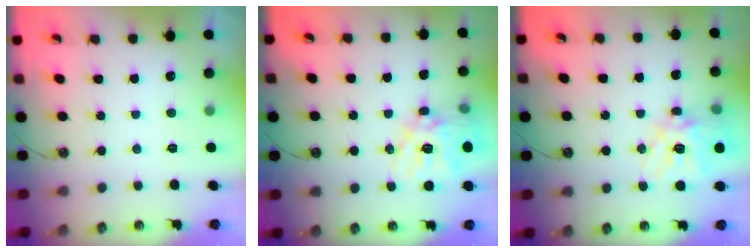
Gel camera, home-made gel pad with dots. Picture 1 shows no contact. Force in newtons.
{"total": 17.6, "press": 17.5, "slide": 1.9}
{"total": 16.8, "press": 16.6, "slide": 2.7}